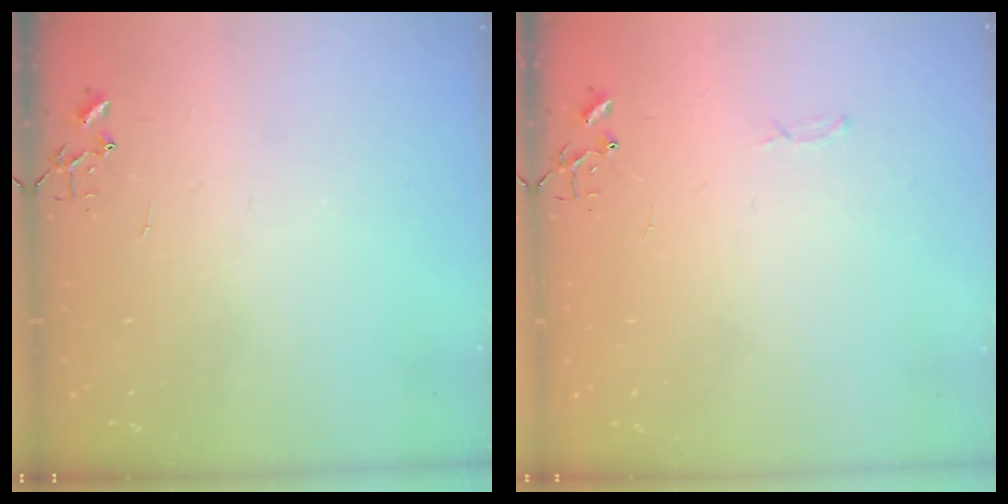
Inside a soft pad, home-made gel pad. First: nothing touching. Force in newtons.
{"total": 2.8, "press": 2.8, "slide": 0.4}